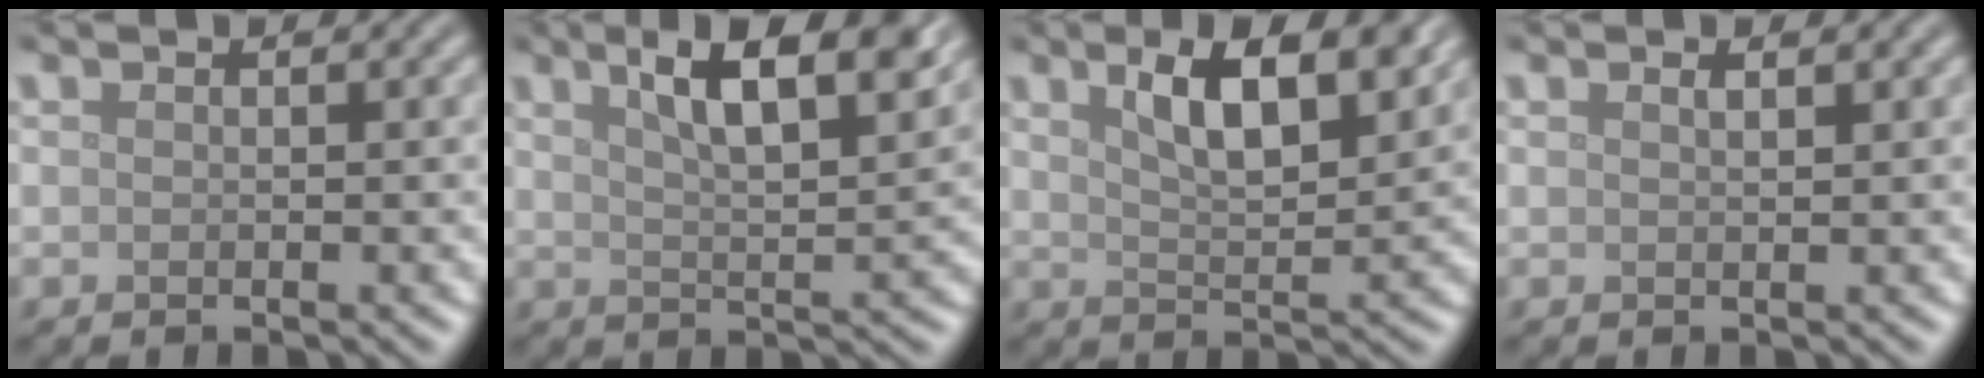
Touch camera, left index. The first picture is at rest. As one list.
[{"total": 7.8, "force": [4.4, 2.2, 6.1], "torque": [-0.088, 0.012, 0.068]}, {"total": 6.4, "force": [3.3, 2.2, 5.0], "torque": [-0.086, 0.001, 0.054]}, {"total": 0.9, "force": [0.6, 0.3, 0.6], "torque": [-0.008, 0.002, 0.010]}]